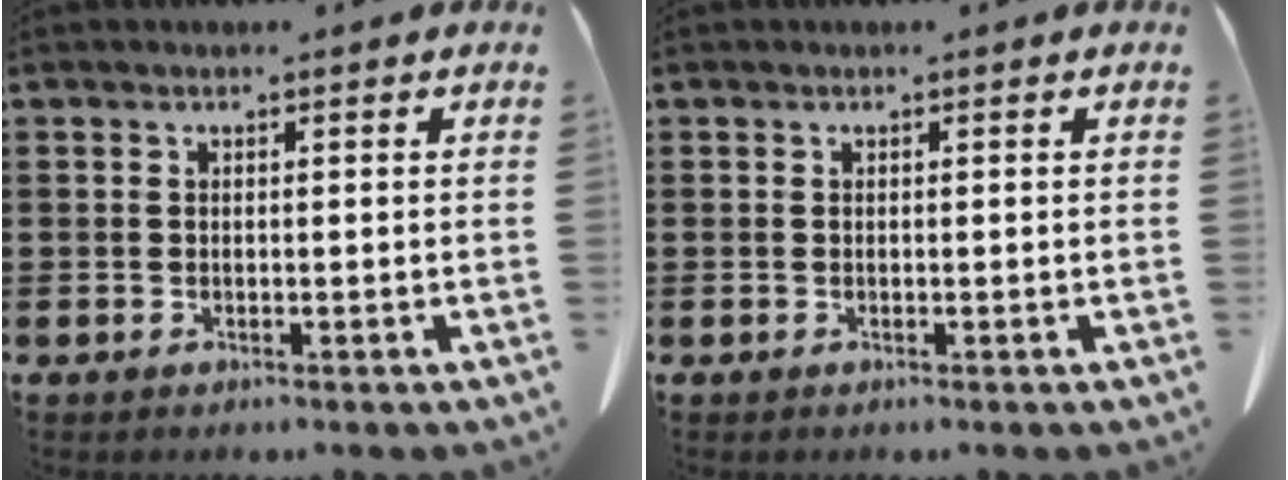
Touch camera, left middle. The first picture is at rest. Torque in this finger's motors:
{"motor_torque": [1.10, -0.90, -0.01, -0.01]}